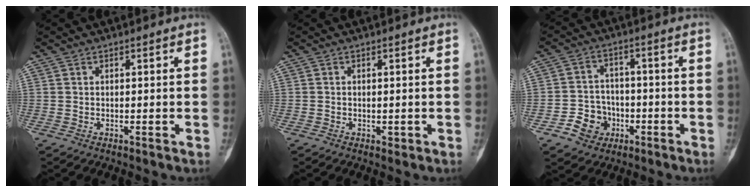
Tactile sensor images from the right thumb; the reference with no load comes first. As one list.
[{"total": 0.9, "force": [-0.1, 0.7, 0.6], "torque": [-0.007, -0.001, -0.001]}, {"total": 7.5, "force": [-3.2, 6.5, 2.1], "torque": [-0.002, 0.025, -0.052]}]